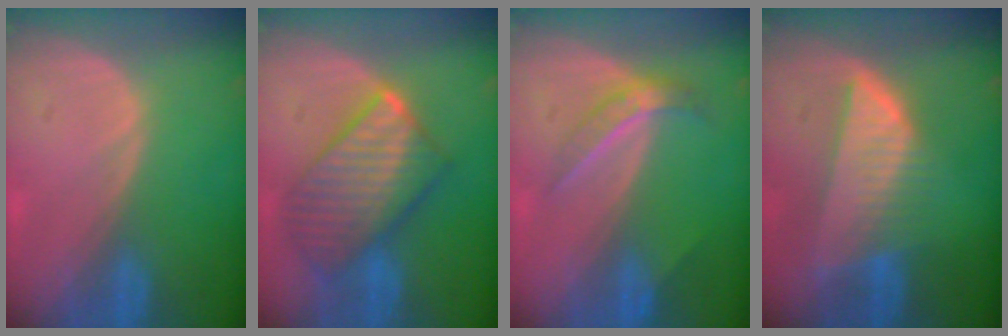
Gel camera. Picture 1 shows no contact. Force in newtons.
{"total": 10.2, "press": 10.2, "slide": 0.7}
{"total": 4.6, "press": 4.1, "slide": 2.3}
{"total": 8.2, "press": 7.2, "slide": 3.8}